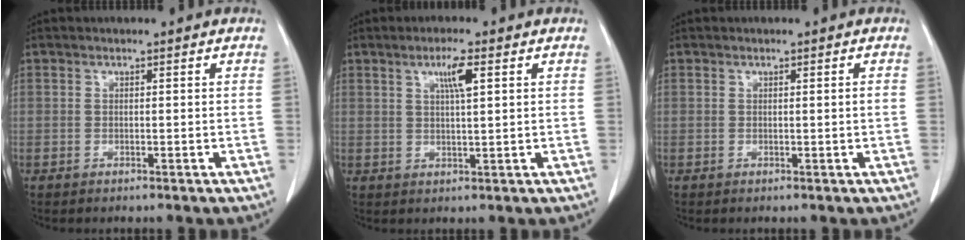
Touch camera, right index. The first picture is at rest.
{"total": 3.9, "force": [1.7, 0.2, 3.6], "torque": [-0.062, -0.001, 0.028]}
{"total": 0.6, "force": [0.0, -0.2, 0.6], "torque": [-0.009, -0.001, 0.001]}